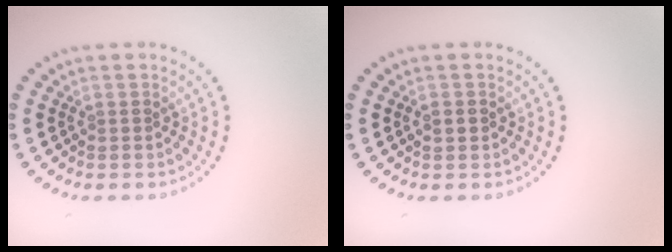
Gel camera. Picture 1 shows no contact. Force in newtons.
{"total": 1.4, "press": 1.4, "slide": 0.2}